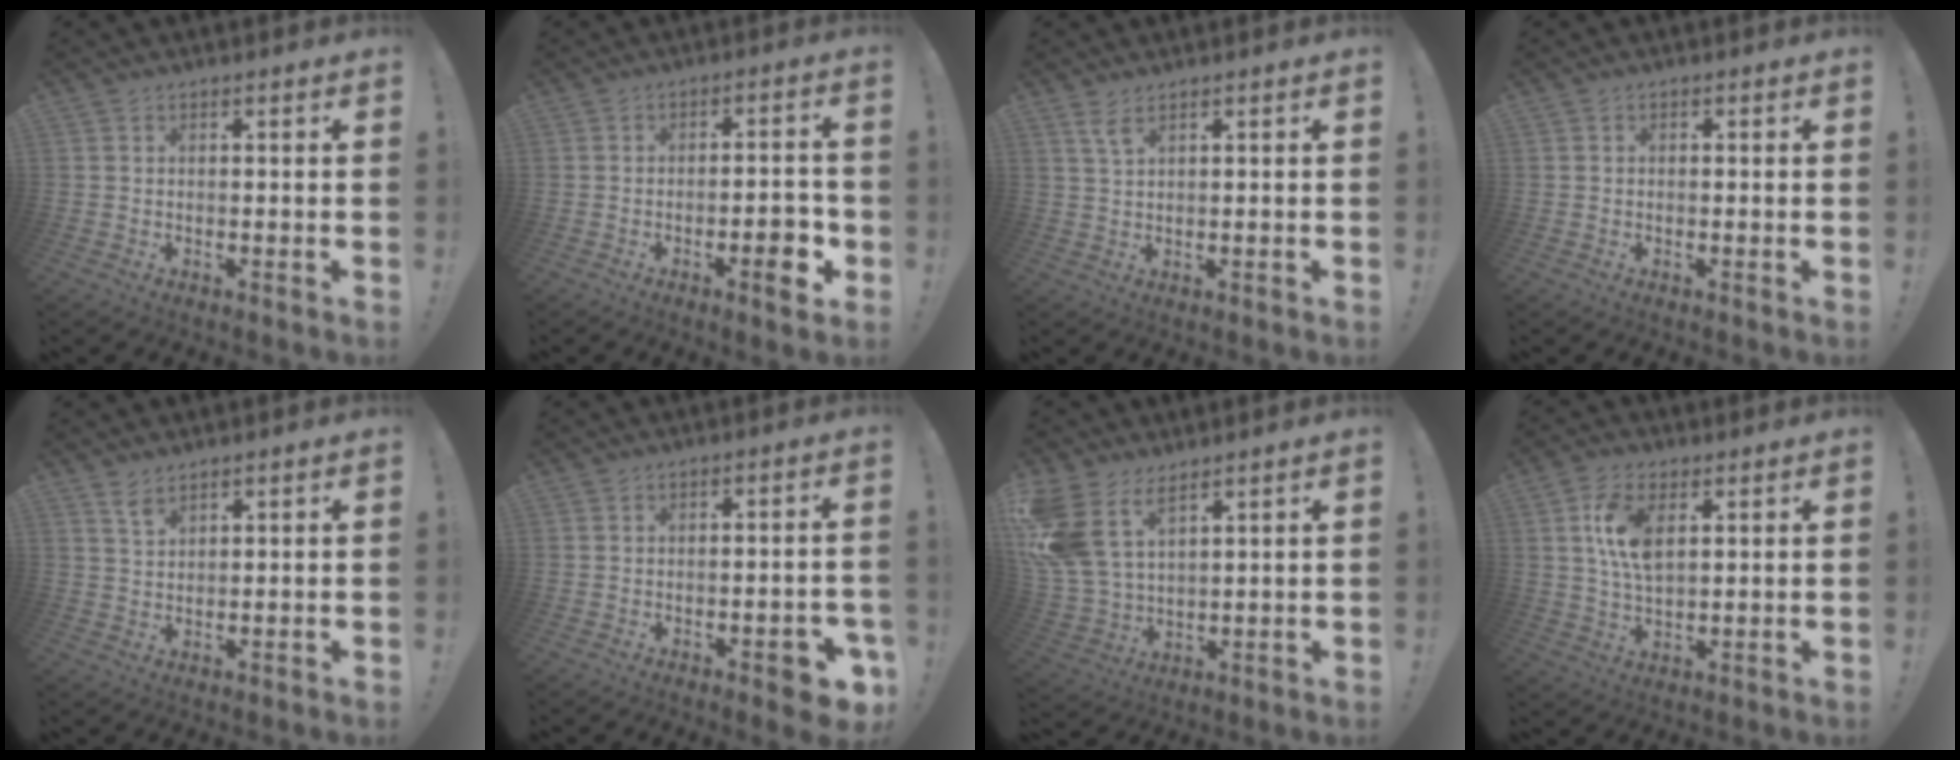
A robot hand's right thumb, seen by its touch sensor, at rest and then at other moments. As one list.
[{"total": 7.3, "force": [-2.7, 2.6, 6.2], "torque": [-0.065, 0.009, -0.044]}, {"total": 3.5, "force": [2.2, 0.6, 2.6], "torque": [-0.047, -0.005, 0.038]}, {"total": 0.5, "force": [-0.4, 0.3, 0.3], "torque": [-0.005, 0.001, -0.007]}, {"total": 3.3, "force": [2.6, 0.9, 1.8], "torque": [-0.024, -0.016, 0.044]}, {"total": 6.4, "force": [-3.3, 1.8, 5.1], "torque": [-0.061, 0.014, -0.048]}, {"total": 11.7, "force": [6.7, 6.8, 6.7], "torque": [-0.149, -0.041, 0.131]}, {"total": 9.7, "force": [3.0, 5.1, 7.7], "torque": [-0.155, -0.003, 0.051]}]